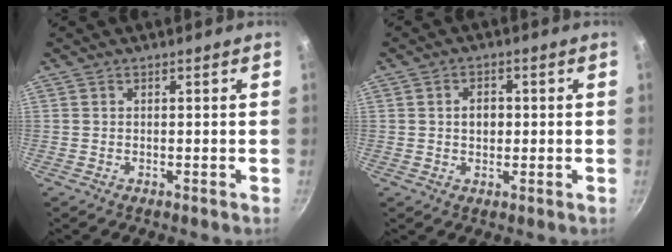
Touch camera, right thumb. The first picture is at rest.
{"total": 3.7, "force": [0.3, 2.7, 2.5], "torque": [-0.025, 0.005, 0.003]}